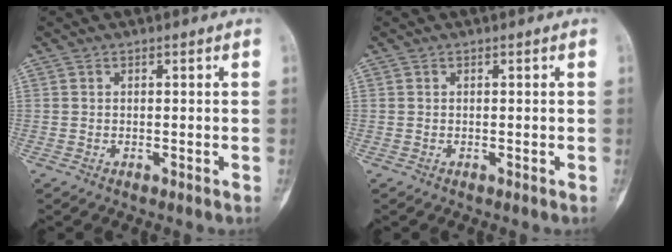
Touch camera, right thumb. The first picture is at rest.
{"total": 0.0}